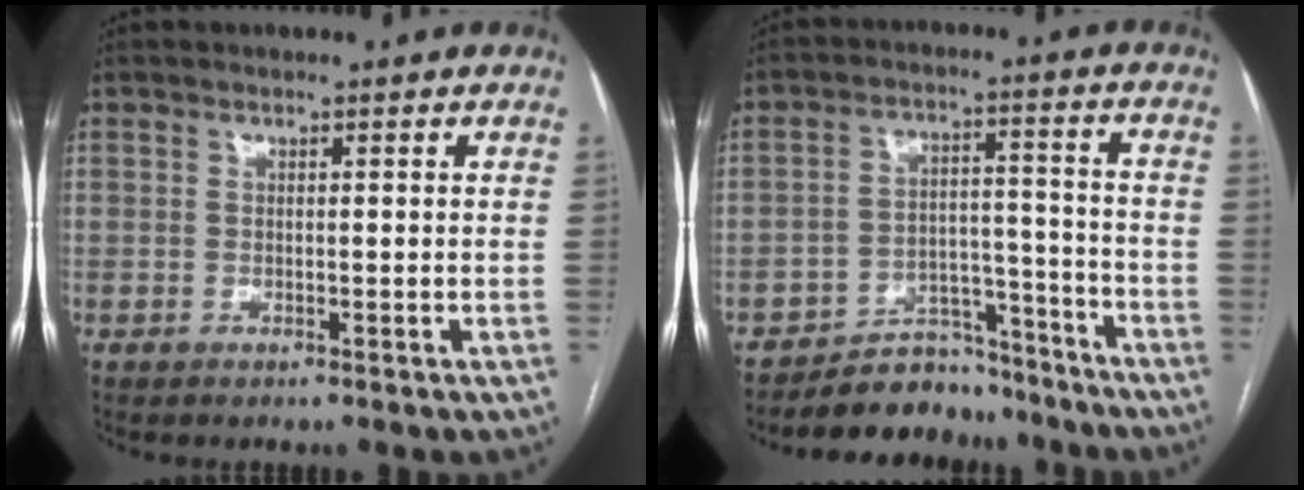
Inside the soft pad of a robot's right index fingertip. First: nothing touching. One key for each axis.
{"total": 9.5, "fx": -8.7, "fy": 3.7, "fz": 0.8, "tx": 0.008, "ty": 0.047, "tz": -0.139}